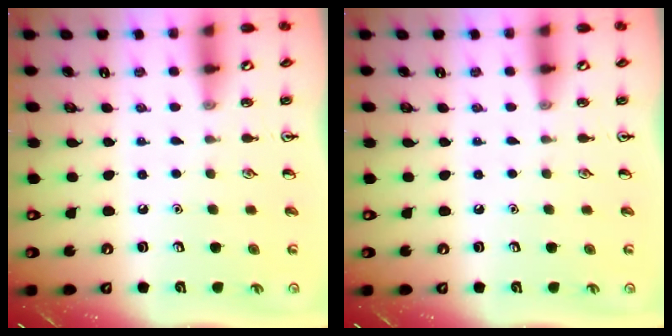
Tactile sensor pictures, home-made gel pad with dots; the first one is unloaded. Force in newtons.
{"total": 0.0}